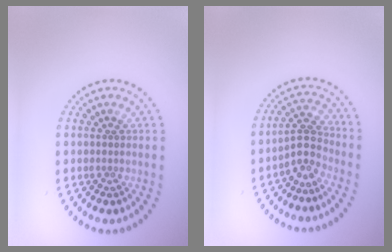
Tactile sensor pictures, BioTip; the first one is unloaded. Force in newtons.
{"total": 2.8, "press": 2.2, "slide": 1.8}